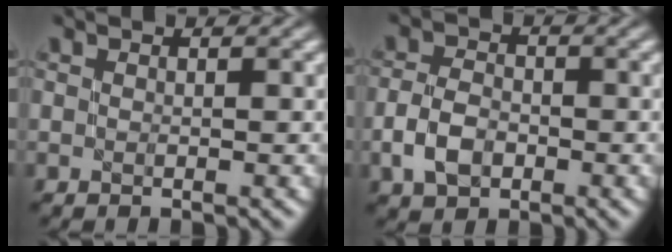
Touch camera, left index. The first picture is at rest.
{"total": 3.6, "force": [-1.5, 2.4, 2.2], "torque": [-0.049, 0.004, -0.031]}